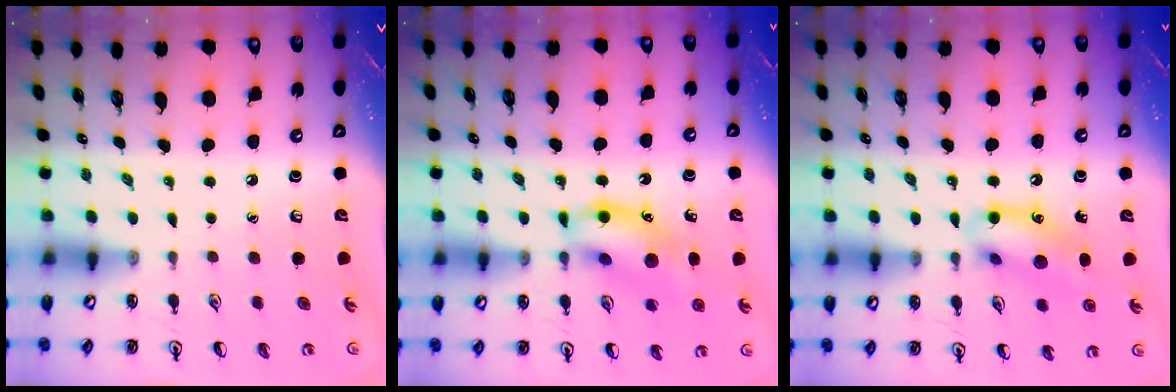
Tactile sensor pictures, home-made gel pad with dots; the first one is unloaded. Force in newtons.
{"total": 14.1, "press": 13.8, "slide": 2.7}
{"total": 12.7, "press": 12.6, "slide": 1.9}